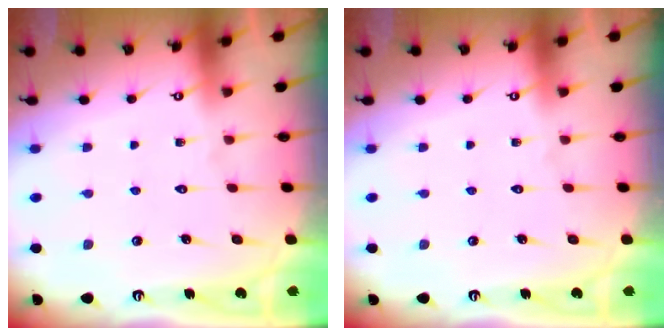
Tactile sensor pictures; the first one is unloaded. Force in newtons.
{"total": 0.0}